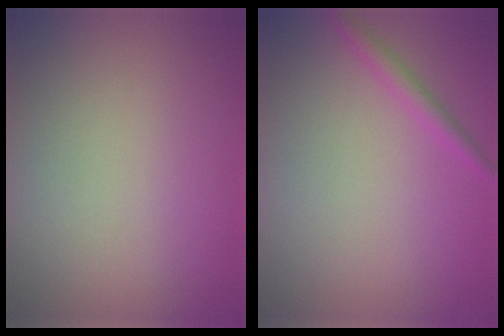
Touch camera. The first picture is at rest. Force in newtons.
{"total": 1.5, "press": 1.5, "slide": 0.1}